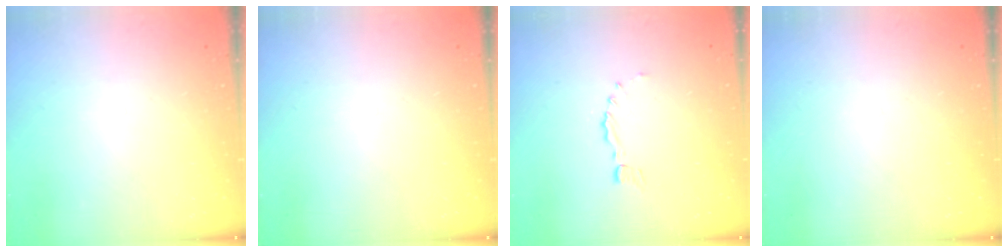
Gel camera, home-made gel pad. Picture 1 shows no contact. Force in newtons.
{"total": 0.0}
{"total": 0.0}
{"total": 0.0}